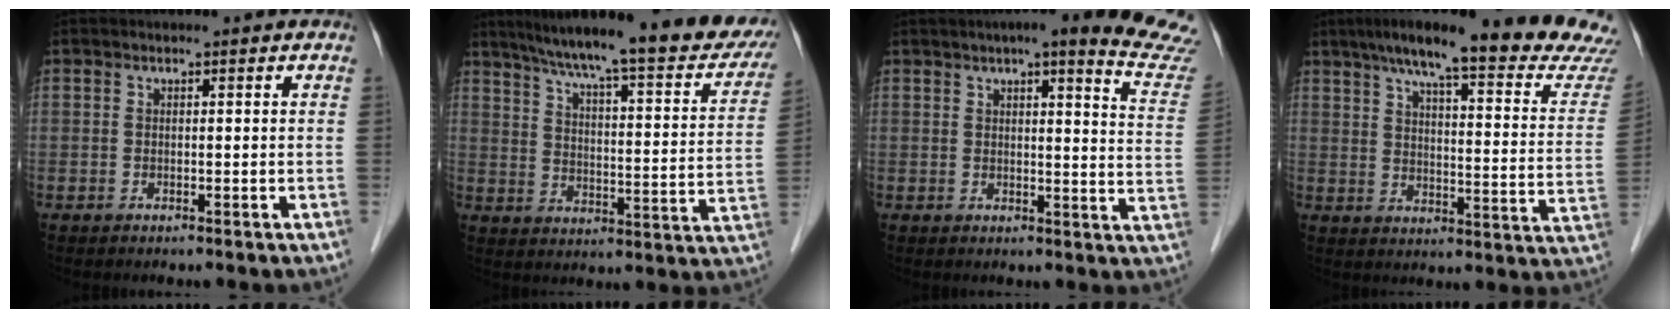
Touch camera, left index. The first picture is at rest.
{"total": 25.8, "force": [21.5, 3.2, 14.0], "torque": [-0.206, -0.027, 0.277]}
{"total": 17.9, "force": [16.3, 0.7, 7.4], "torque": [-0.075, -0.059, 0.166]}
{"total": 26.4, "force": [22.6, 1.6, 13.5], "torque": [-0.197, -0.043, 0.282]}